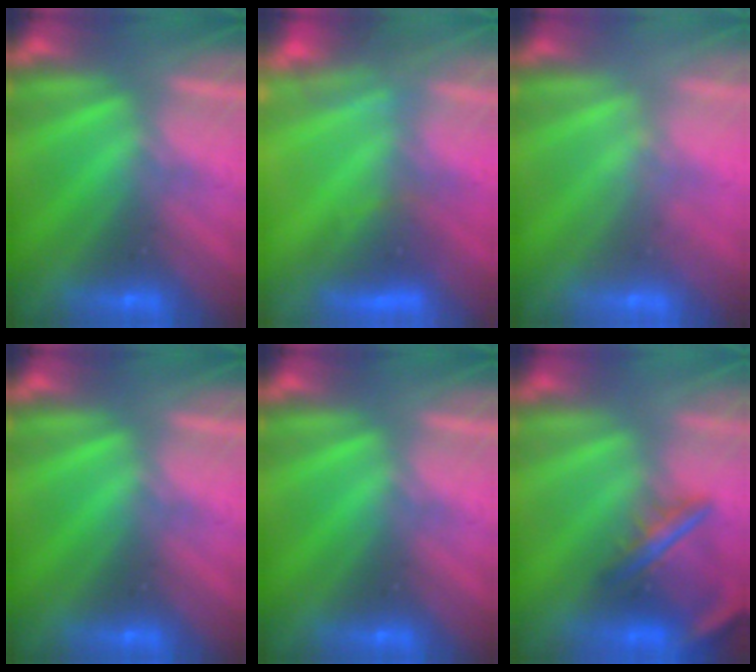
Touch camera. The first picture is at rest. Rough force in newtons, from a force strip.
{"total": 4.9}
{"total": 1.7}
{"total": 0.0}
{"total": 0.0}
{"total": 9.4}